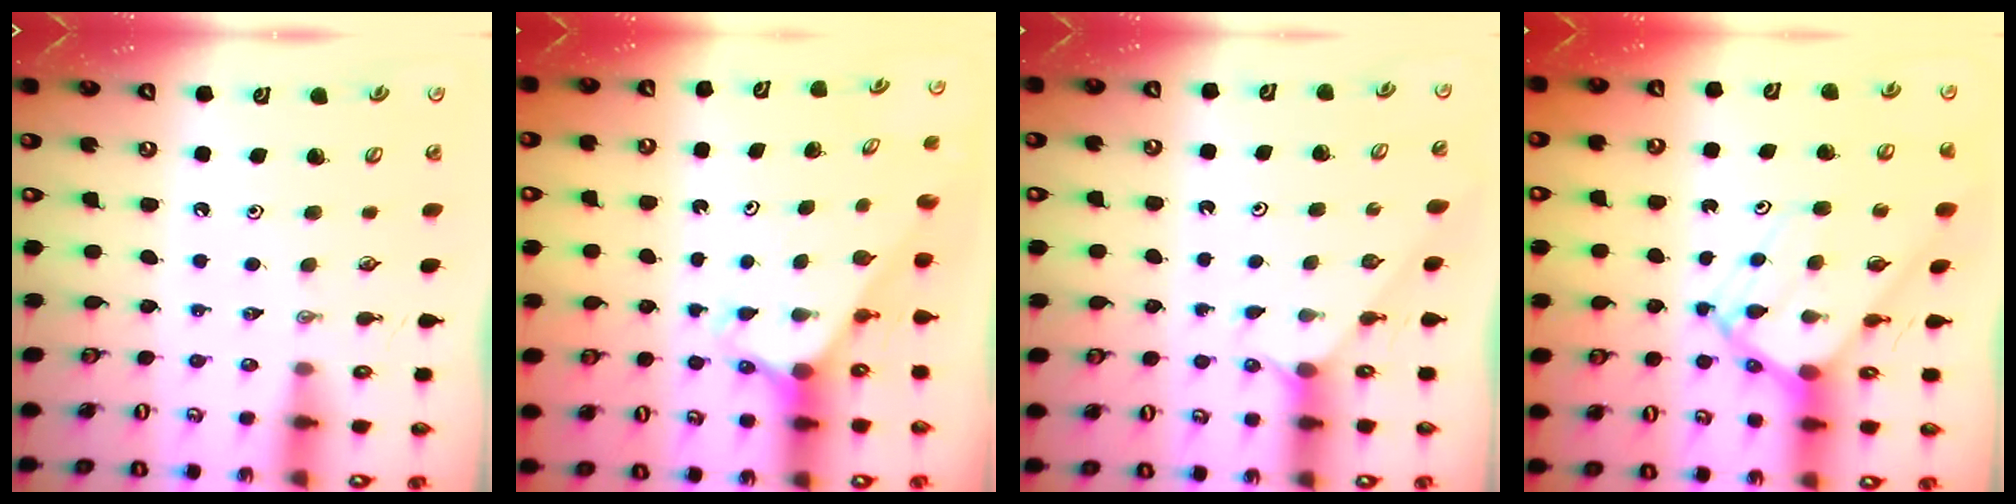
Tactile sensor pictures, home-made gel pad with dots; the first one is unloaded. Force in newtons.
{"total": 2.6, "press": 2.6, "slide": 0.1}
{"total": 1.6, "press": 1.6, "slide": 0.3}
{"total": 10.4, "press": 10.4, "slide": 1.1}